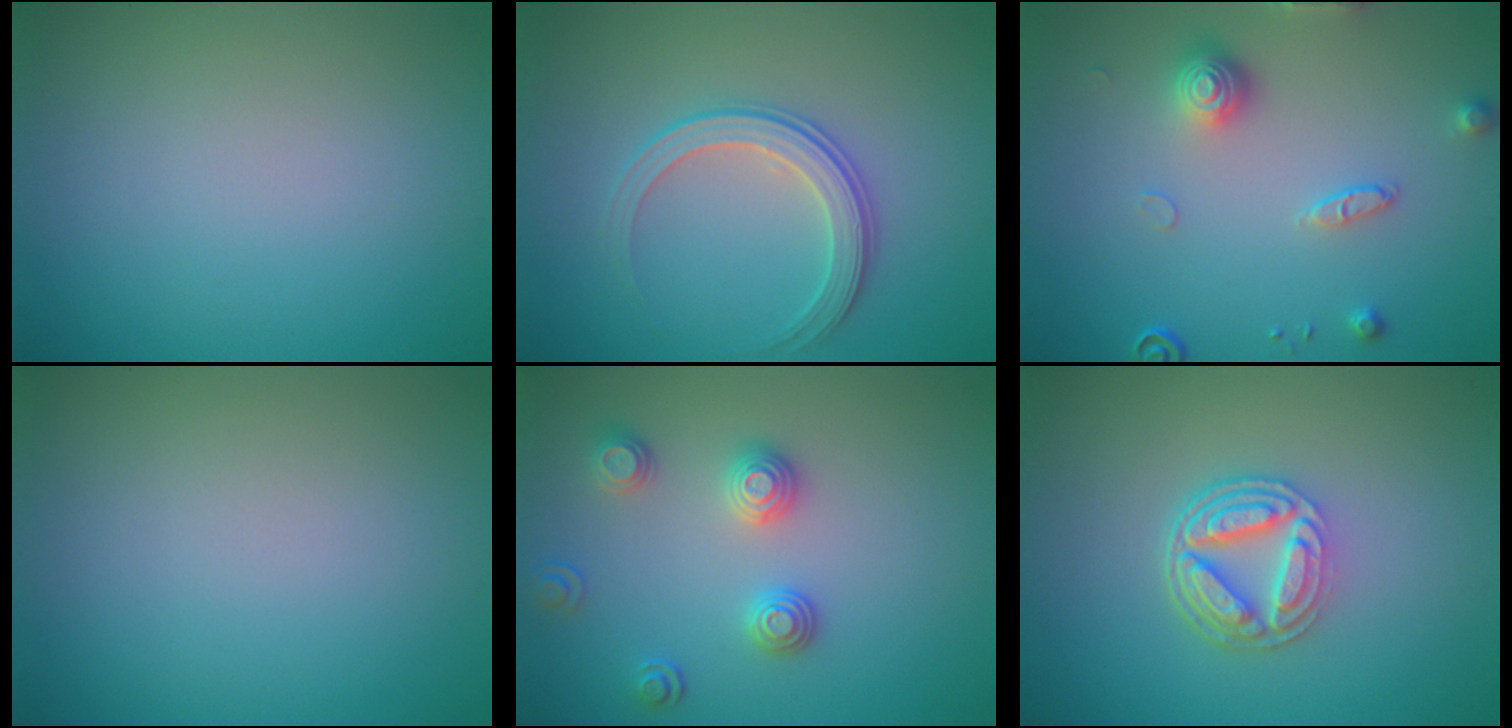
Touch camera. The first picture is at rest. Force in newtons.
{"total": 3.0, "press": 2.8, "slide": 0.9}
{"total": 3.0, "press": 2.8, "slide": 1.1}
{"total": 0.0}
{"total": 2.7, "press": 2.6, "slide": 0.9}
{"total": 4.8, "press": 3.4, "slide": 3.5}